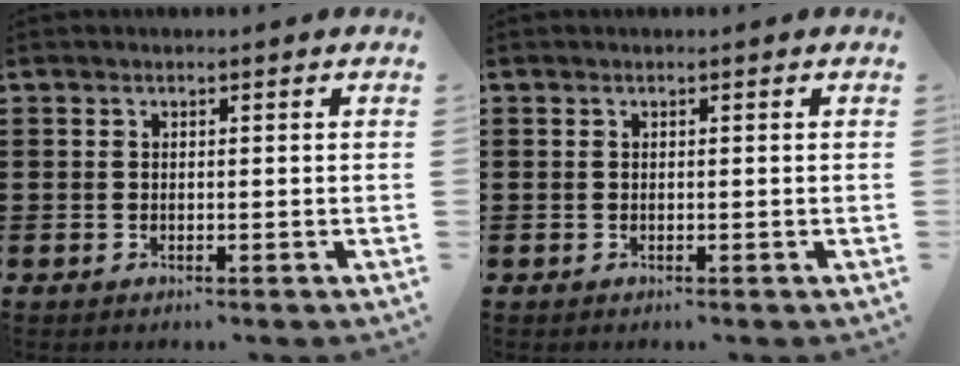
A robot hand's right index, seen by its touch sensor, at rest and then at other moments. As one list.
[{"total": 0.0}]